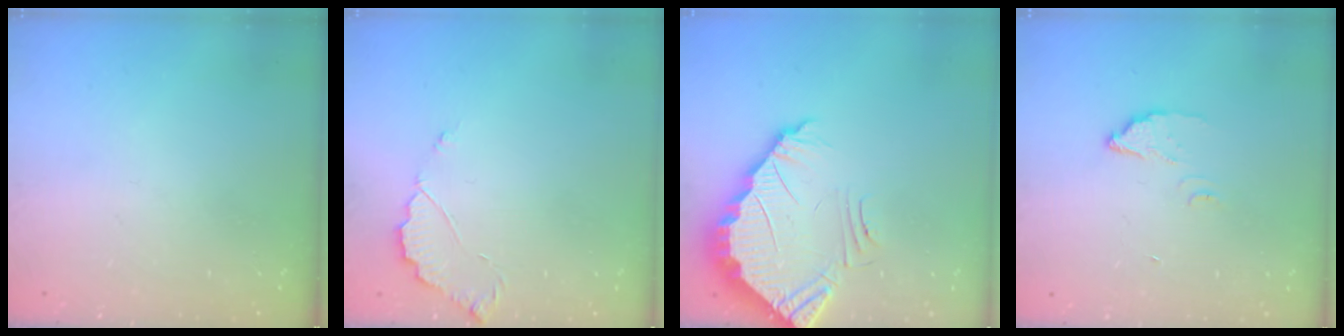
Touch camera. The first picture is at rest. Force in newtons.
{"total": 3.9, "press": 3.8, "slide": 0.3}
{"total": 4.6, "press": 4.6, "slide": 0.3}
{"total": 3.3, "press": 3.2, "slide": 0.4}